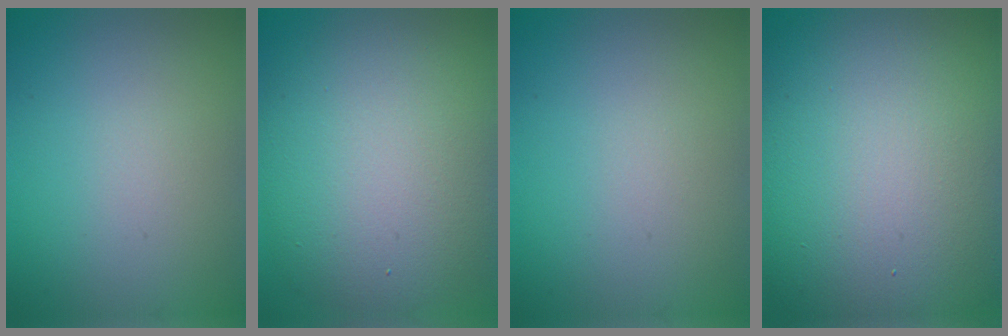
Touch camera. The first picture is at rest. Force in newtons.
{"total": 11.8, "press": 11.7, "slide": 1.1}
{"total": 0.0}
{"total": 19.8, "press": 19.8, "slide": 0.7}